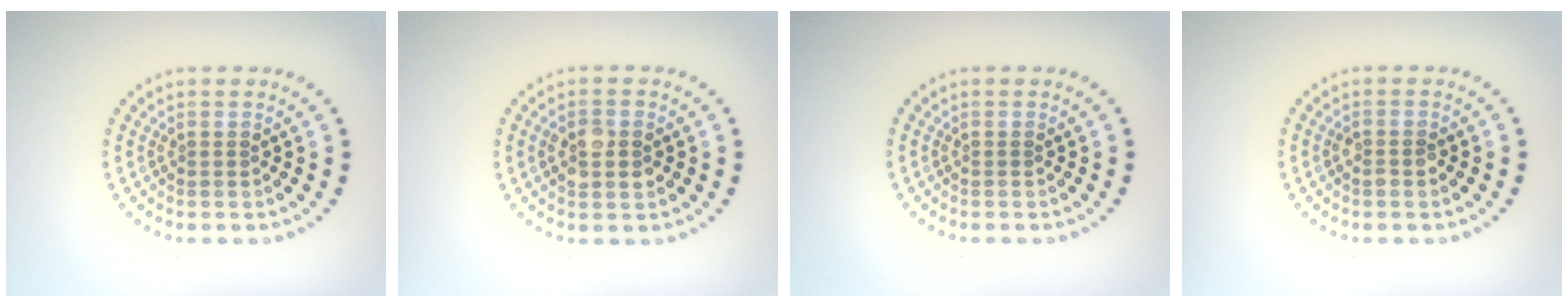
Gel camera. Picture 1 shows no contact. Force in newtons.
{"total": 2.7, "press": 2.7, "slide": 0.1}
{"total": 0.0}
{"total": 1.0, "press": 1.0, "slide": 0.2}